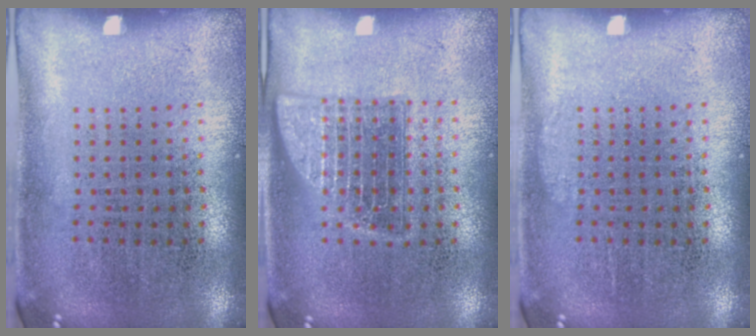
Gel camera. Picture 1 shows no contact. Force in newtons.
{"total": 1.8, "press": 1.7, "slide": 0.3}
{"total": 0.5, "press": 0.5, "slide": 0.1}